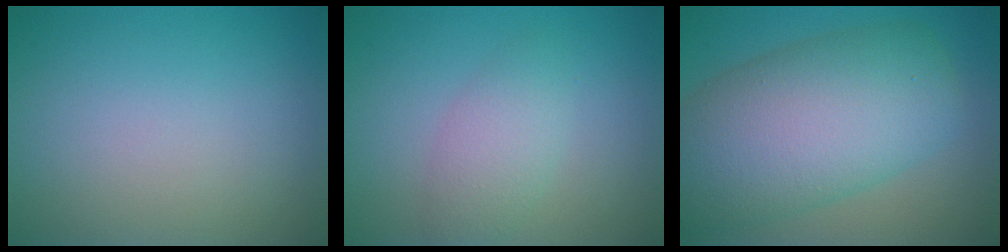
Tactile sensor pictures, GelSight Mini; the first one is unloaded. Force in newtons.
{"total": 2.7, "press": 2.7, "slide": 0.1}
{"total": 11.0, "press": 11.0, "slide": 0.4}